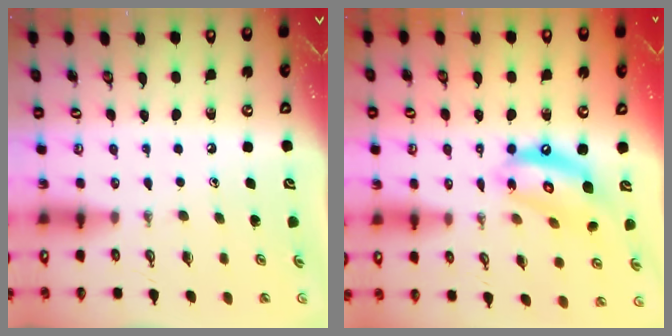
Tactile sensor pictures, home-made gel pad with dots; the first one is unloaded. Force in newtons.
{"total": 13.4, "press": 13.4, "slide": 1.3}